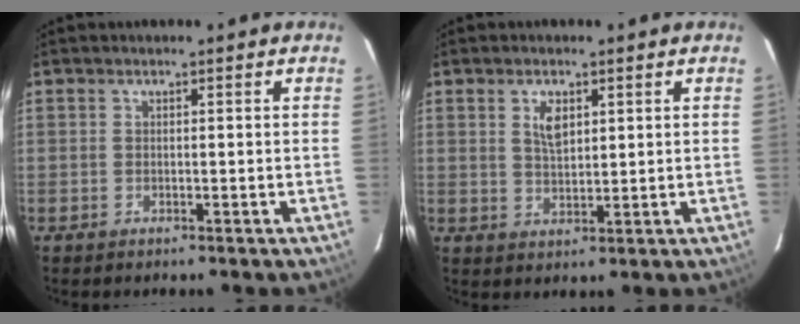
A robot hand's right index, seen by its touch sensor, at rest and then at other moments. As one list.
[{"total": 4.1, "force": [1.7, 2.1, 3.1], "torque": [-0.053, 0.003, 0.031]}]